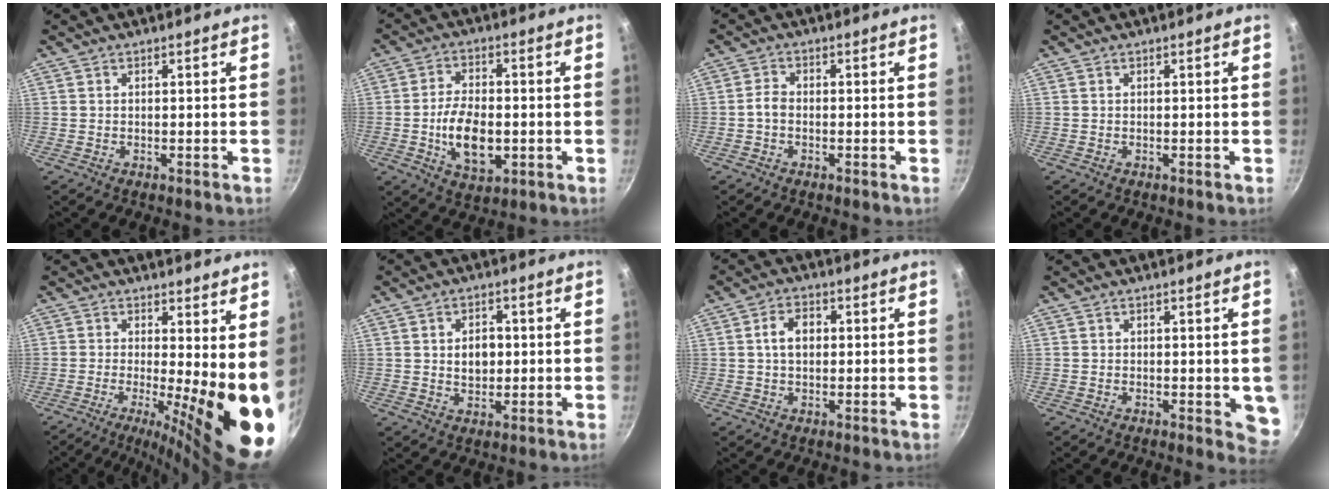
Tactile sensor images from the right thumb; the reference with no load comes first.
{"total": 11.1, "force": [-1.9, 6.2, 8.9], "torque": [-0.146, 0.007, -0.032]}
{"total": 2.3, "force": [-0.7, 1.6, 1.6], "torque": [-0.033, 0.015, -0.019]}
{"total": 0.0}
{"total": 13.9, "force": [-1.5, 3.4, 13.4], "torque": [-0.171, -0.024, -0.022]}
{"total": 5.3, "force": [0.4, 3.8, 3.7], "torque": [-0.040, -0.001, 0.007]}
{"total": 5.2, "force": [0.6, 3.6, 3.7], "torque": [-0.048, 0.012, 0.004]}
{"total": 4.6, "force": [-0.6, 2.5, 3.9], "torque": [-0.026, -0.003, -0.006]}